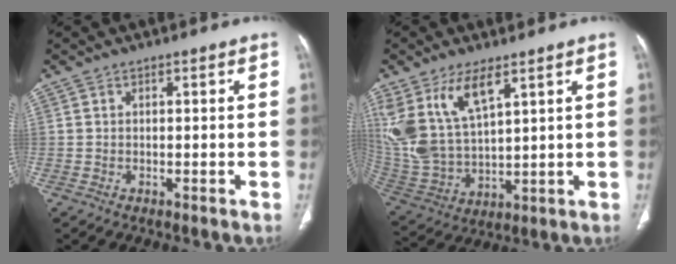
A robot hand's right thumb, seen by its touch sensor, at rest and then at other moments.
{"total": 14.7, "force": [7.7, 6.5, 10.7], "torque": [-0.220, -0.027, 0.172]}